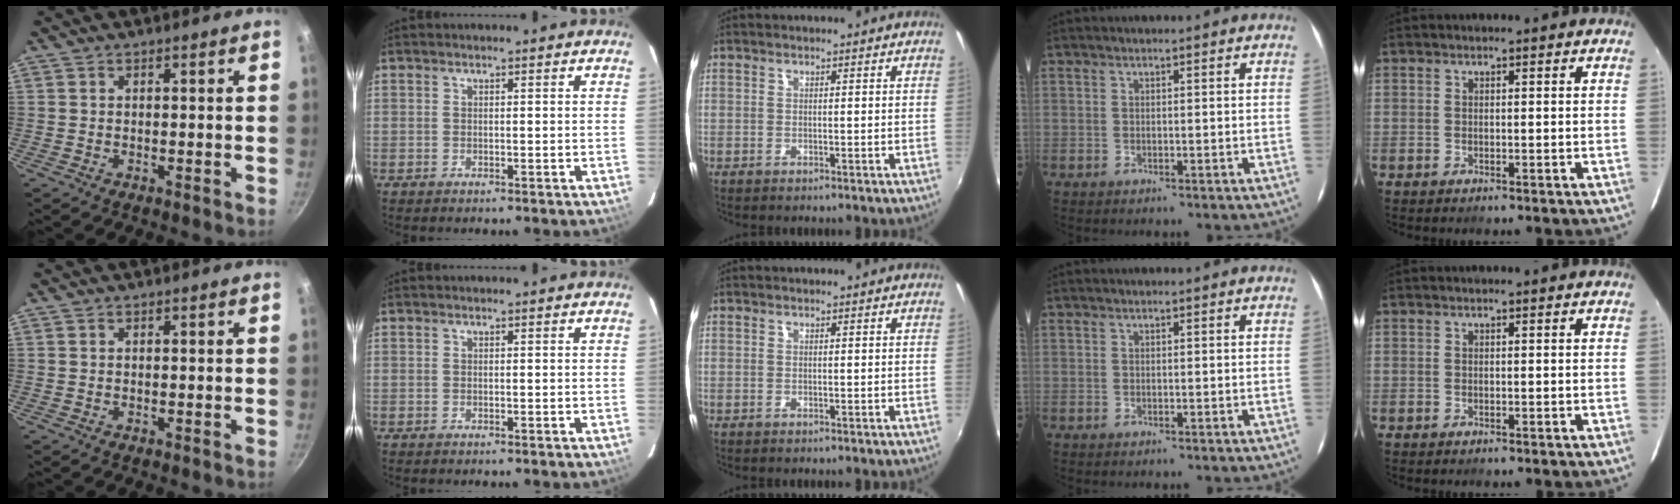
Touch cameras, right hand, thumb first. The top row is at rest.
{}